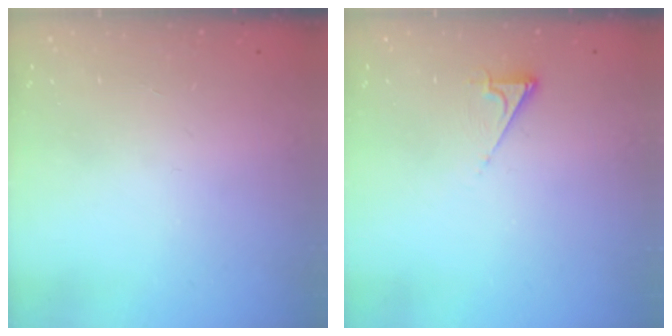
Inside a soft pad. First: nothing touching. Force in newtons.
{"total": 4.4, "press": 4.4, "slide": 0.7}